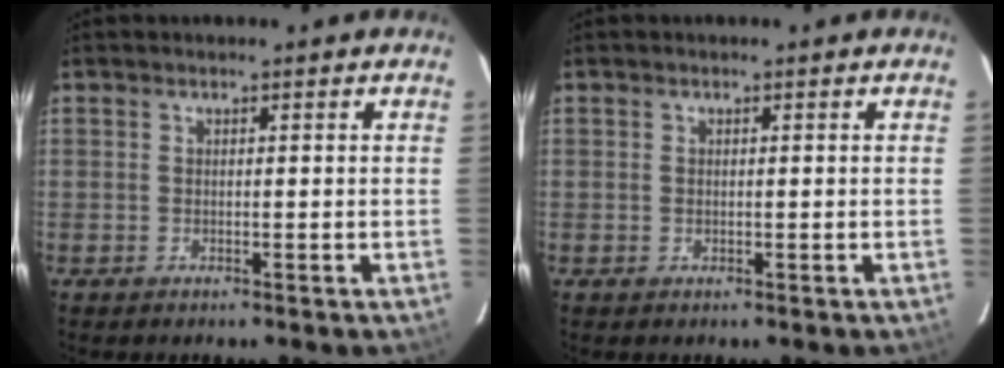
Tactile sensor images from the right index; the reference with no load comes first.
{"total": 0.5, "force": [0.0, 0.5, 0.2], "torque": [-0.004, 0.001, 0.000]}